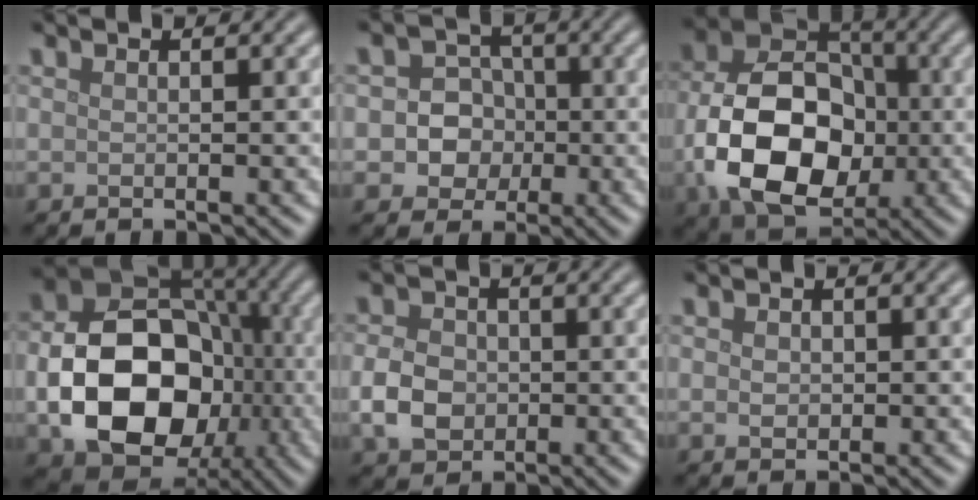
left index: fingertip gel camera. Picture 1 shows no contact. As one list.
[{"total": 4.9, "force": [-0.5, 4.5, 1.8], "torque": [-0.009, 0.013, -0.027]}, {"total": 12.1, "force": [-2.1, 8.6, 8.3], "torque": [-0.157, -0.007, -0.039]}, {"total": 13.0, "force": [-2.7, 9.5, 8.4], "torque": [-0.142, -0.005, -0.048]}, {"total": 4.0, "force": [-0.8, 3.2, 2.2], "torque": [-0.045, 0.000, -0.020]}, {"total": 1.1, "force": [0.1, 1.0, 0.5], "torque": [-0.008, -0.002, 0.001]}]